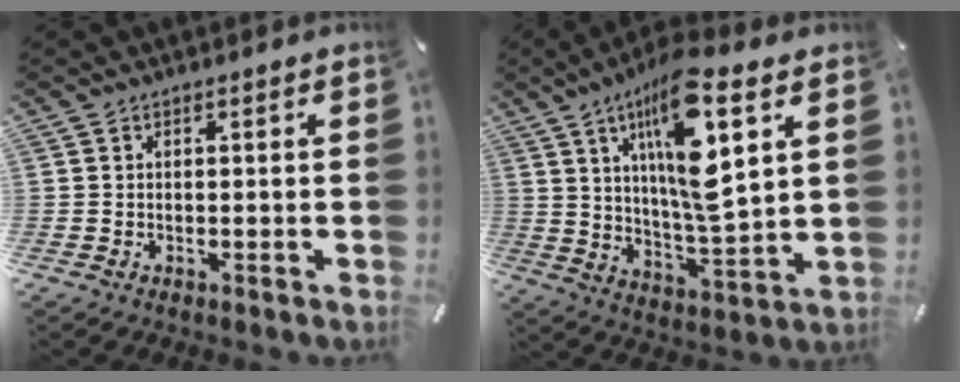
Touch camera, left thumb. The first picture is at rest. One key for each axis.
{"total": 17.2, "fx": 7.8, "fy": 4.7, "fz": 14.6, "tx": -0.268, "ty": -0.037, "tz": 0.122}